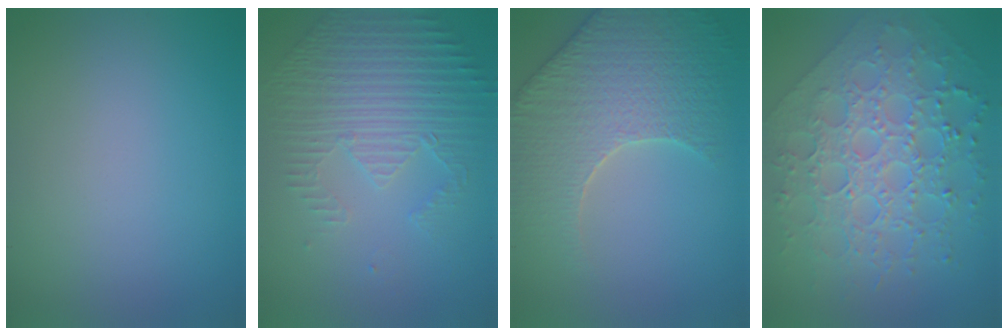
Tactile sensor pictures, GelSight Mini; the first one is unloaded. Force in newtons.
{"total": 4.8, "press": 3.5, "slide": 3.3}
{"total": 6.5, "press": 5.6, "slide": 3.3}
{"total": 8.4, "press": 6.1, "slide": 5.8}